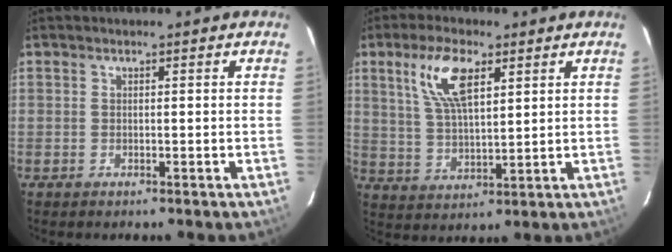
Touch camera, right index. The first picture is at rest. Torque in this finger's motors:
{"motor_torque": [0.96, 0.55, 0.31, 0.10]}